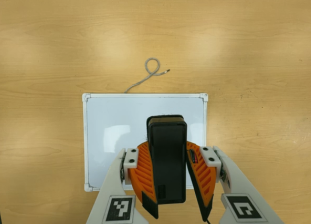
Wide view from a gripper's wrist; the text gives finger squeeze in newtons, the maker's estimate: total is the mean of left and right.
{"total": 10.1, "left": 9.8, "right": 10.4}